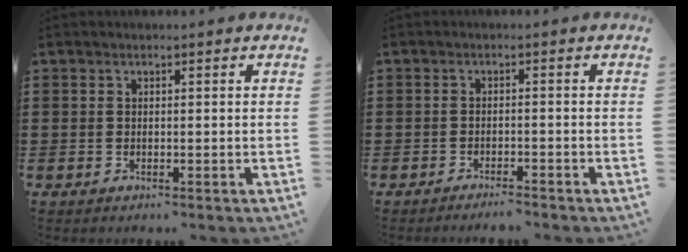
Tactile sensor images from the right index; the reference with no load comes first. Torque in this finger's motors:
{"motor_torque": [1.07, 1.07, -0.28, -0.10]}